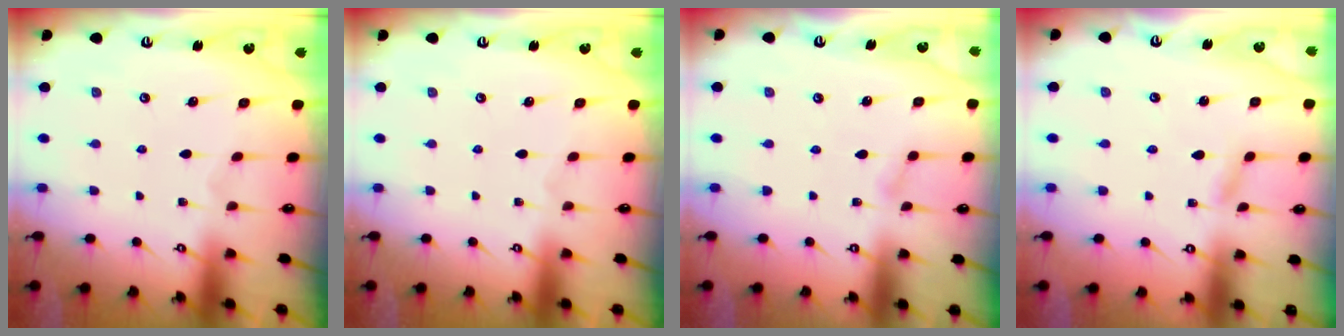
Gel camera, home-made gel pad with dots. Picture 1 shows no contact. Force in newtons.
{"total": 0.0}
{"total": 2.8, "press": 2.8, "slide": 0.2}
{"total": 1.5, "press": 1.5, "slide": 0.2}